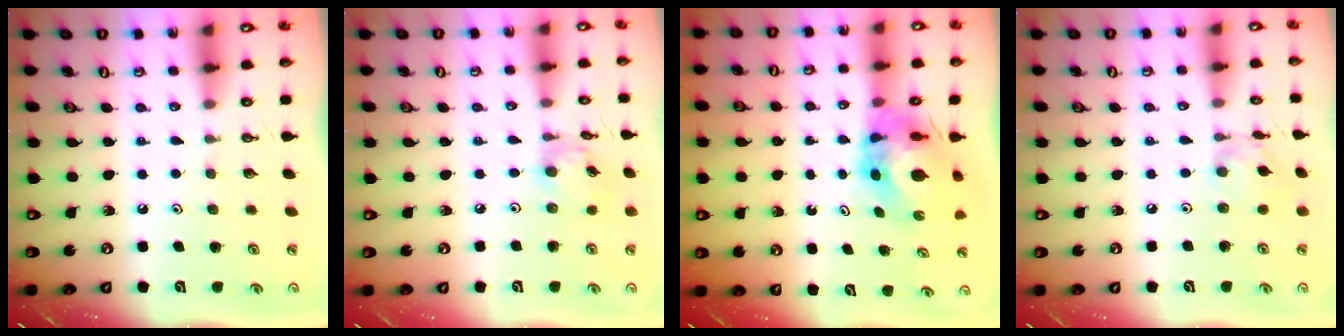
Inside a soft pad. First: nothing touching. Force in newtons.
{"total": 7.4, "press": 7.4, "slide": 0.4}
{"total": 9.0, "press": 9.0, "slide": 0.9}
{"total": 6.0, "press": 6.0, "slide": 0.3}